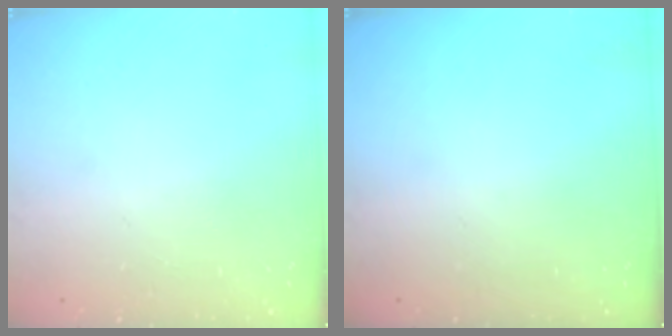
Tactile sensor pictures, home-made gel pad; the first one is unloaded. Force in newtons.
{"total": 0.0}